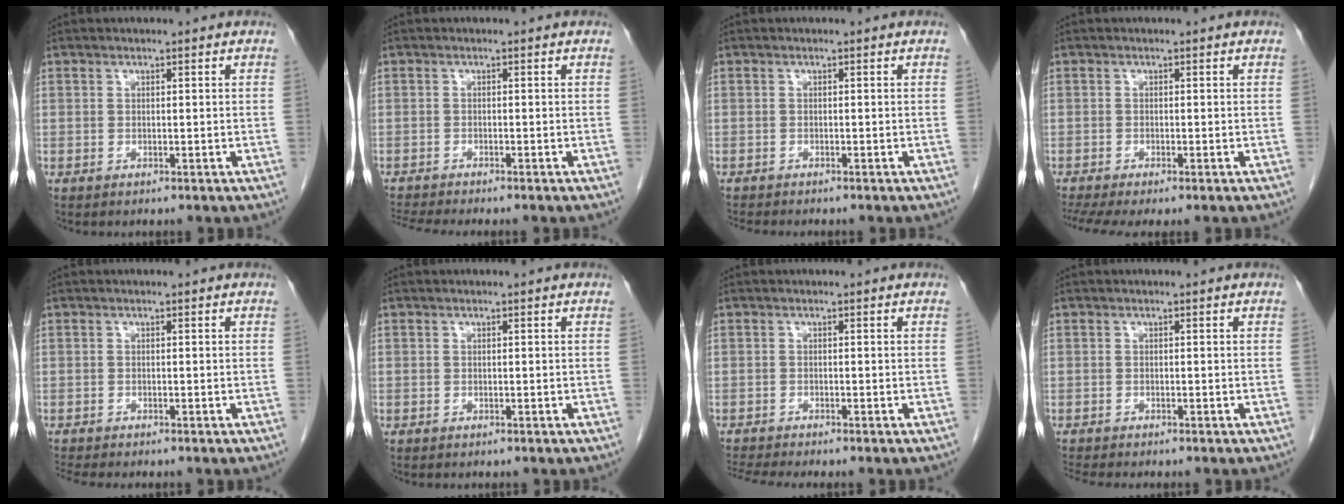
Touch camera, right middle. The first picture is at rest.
{"total": 4.3, "force": [-4.0, -0.8, 1.3], "torque": [-0.025, -0.013, -0.066]}
{"total": 3.0, "force": [-2.8, 0.3, 1.1], "torque": [-0.019, -0.007, -0.041]}
{"total": 5.2, "force": [-4.1, 0.5, 3.2], "torque": [-0.058, -0.009, -0.070]}
{"total": 3.0, "force": [-2.8, -0.1, 1.1], "torque": [-0.018, -0.010, -0.046]}
{"total": 0.0}
{"total": 4.1, "force": [-3.8, -1.0, 1.3], "torque": [-0.026, -0.014, -0.065]}
{"total": 3.0, "force": [-2.8, -0.1, 1.0], "torque": [-0.018, -0.010, -0.046]}